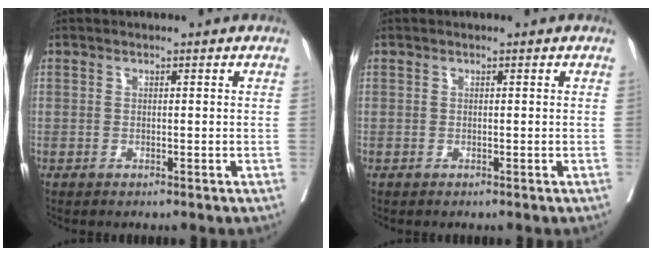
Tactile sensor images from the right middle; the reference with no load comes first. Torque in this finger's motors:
{"motor_torque": [-0.01, 0.06, -0.03, 0.00]}